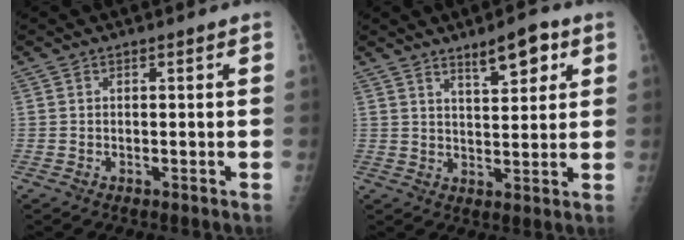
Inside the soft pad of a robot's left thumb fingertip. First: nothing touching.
{"total": 6.9, "force": [4.1, 2.3, 5.0], "torque": [-0.061, -0.024, 0.062]}